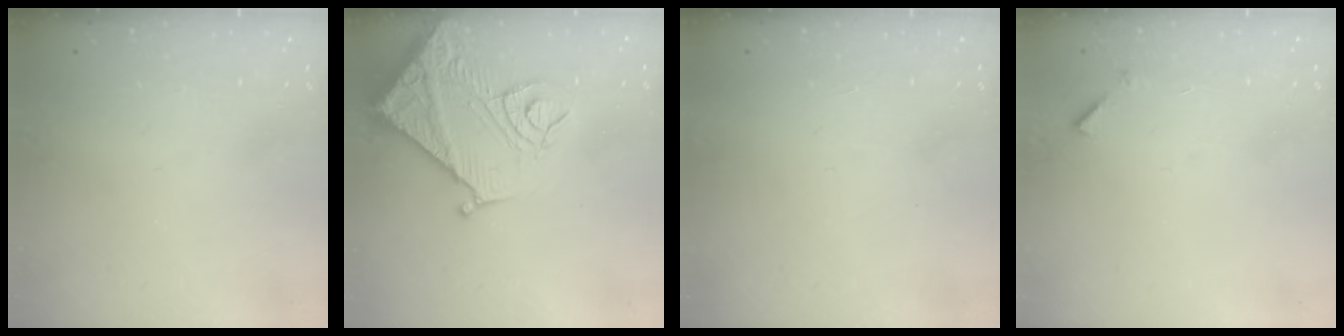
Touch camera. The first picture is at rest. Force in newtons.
{"total": 16.5, "press": 16.4, "slide": 2.0}
{"total": 1.5, "press": 1.5, "slide": 0.1}
{"total": 5.0, "press": 4.9, "slide": 0.5}